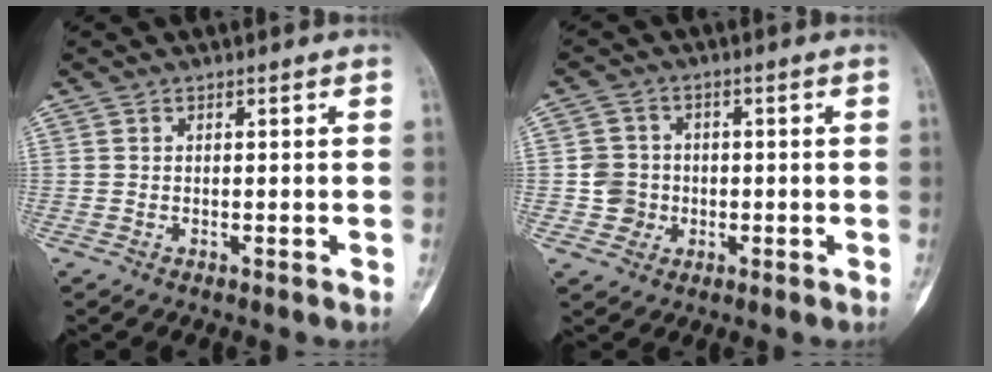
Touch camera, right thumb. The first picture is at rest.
{"total": 4.6, "force": [-0.7, 4.5, 0.8], "torque": [0.011, 0.009, -0.016]}